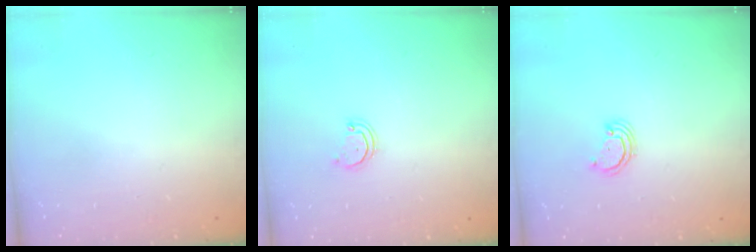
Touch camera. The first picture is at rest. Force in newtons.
{"total": 2.6, "press": 2.6, "slide": 0.2}
{"total": 2.6, "press": 2.6, "slide": 0.2}